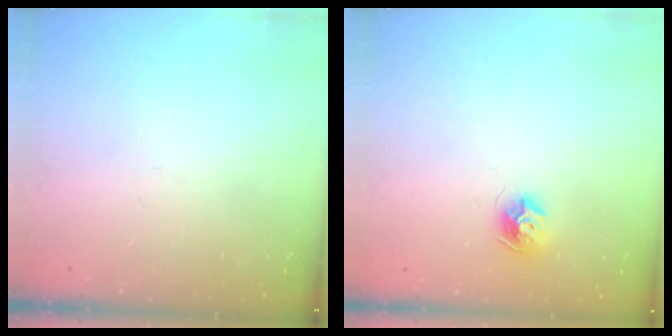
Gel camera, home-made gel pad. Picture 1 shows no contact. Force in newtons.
{"total": 8.7, "press": 8.7, "slide": 0.0}